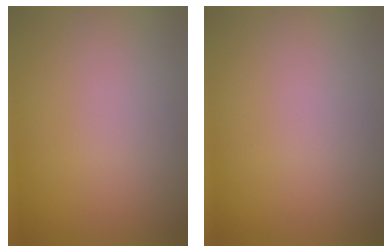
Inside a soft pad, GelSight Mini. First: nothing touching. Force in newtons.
{"total": 0.0}